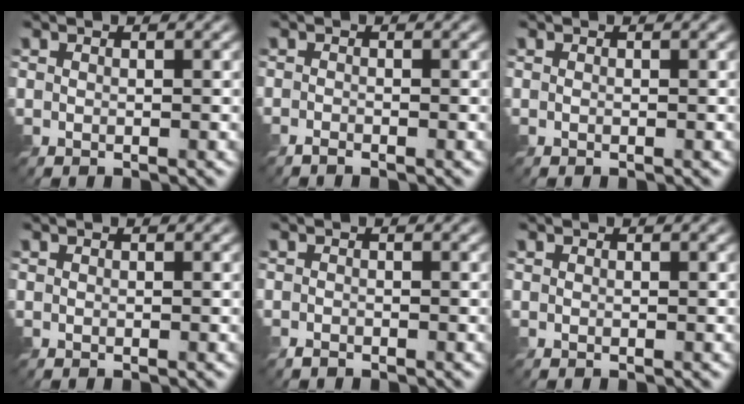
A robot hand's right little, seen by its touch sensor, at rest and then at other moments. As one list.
[{"total": 0.9, "force": [-0.9, 0.1, 0.2], "torque": [-0.003, -0.002, -0.021]}, {"total": 0.0}, {"total": 0.0}, {"total": 0.8, "force": [-0.7, 0.4, 0.1], "torque": [0.004, -0.002, -0.017]}, {"total": 0.0}]